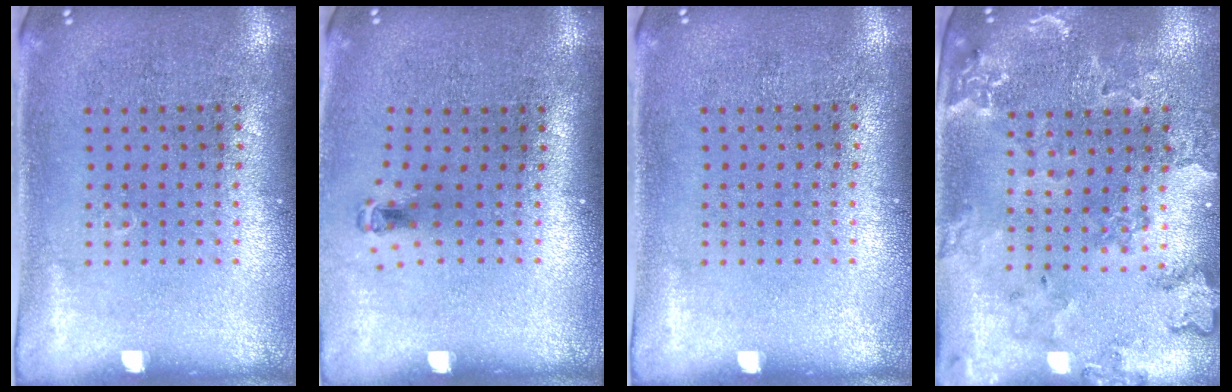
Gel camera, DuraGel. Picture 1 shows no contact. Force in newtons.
{"total": 0.7, "press": 0.4, "slide": 0.6}
{"total": 0.0}
{"total": 1.1, "press": 1.1, "slide": 0.2}